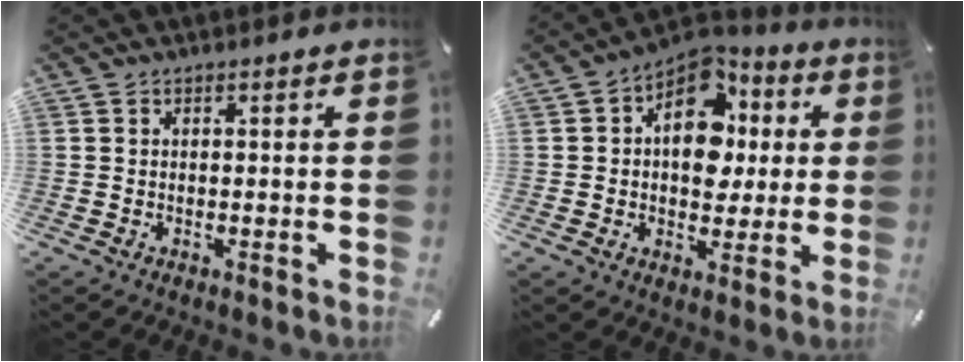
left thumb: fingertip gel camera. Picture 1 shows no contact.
{"total": 13.5, "force": [3.0, 10.2, 8.4], "torque": [-0.108, -0.023, 0.056]}